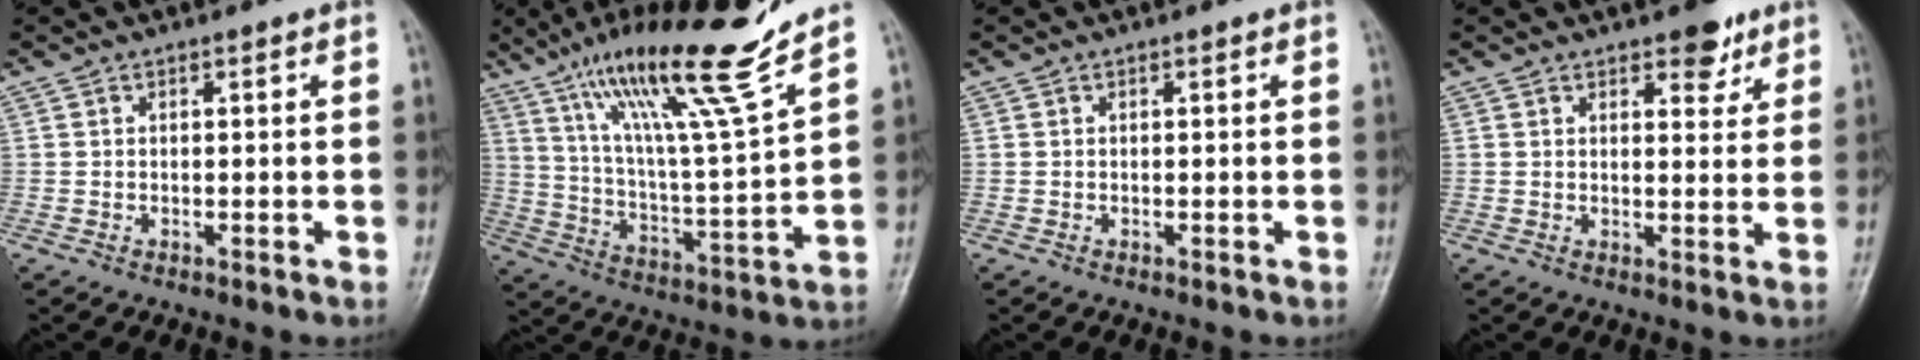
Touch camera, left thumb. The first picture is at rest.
{"total": 20.5, "force": [14.2, 1.4, 14.7], "torque": [-0.231, -0.067, 0.248]}
{"total": 0.0}
{"total": 4.9, "force": [3.3, 2.5, 2.7], "torque": [-0.012, -0.017, 0.044]}